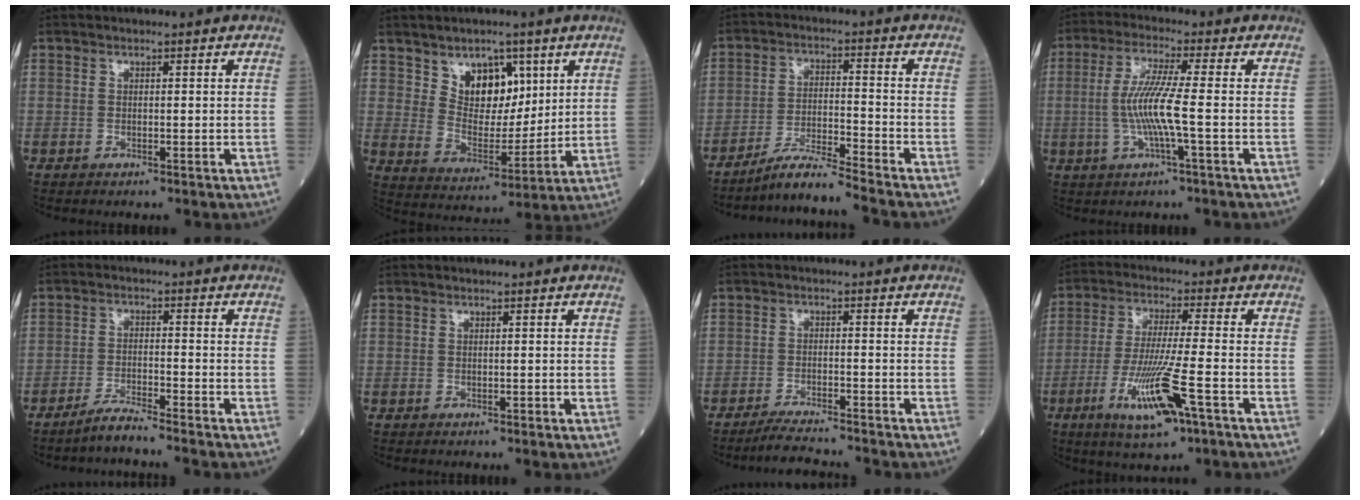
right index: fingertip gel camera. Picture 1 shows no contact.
{"total": 8.9, "force": [4.5, 5.4, 5.5], "torque": [-0.092, 0.001, 0.087]}
{"total": 7.2, "force": [-6.5, -1.6, 2.7], "torque": [-0.052, -0.021, -0.122]}
{"total": 7.8, "force": [-1.1, -0.4, 7.7], "torque": [-0.161, -0.001, -0.024]}
{"total": 4.1, "force": [-3.7, -0.8, 1.5], "torque": [-0.035, -0.015, -0.075]}
{"total": 0.0}
{"total": 6.7, "force": [-6.3, -0.1, 2.2], "torque": [-0.036, -0.017, -0.104]}
{"total": 11.6, "force": [-5.2, 0.5, 10.4], "torque": [-0.205, -0.023, -0.090]}